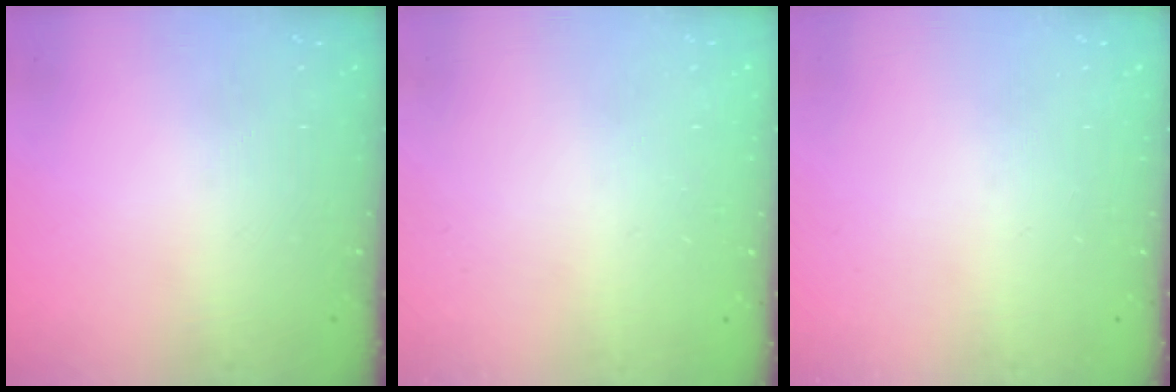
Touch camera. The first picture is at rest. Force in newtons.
{"total": 2.4, "press": 2.4, "slide": 0.2}
{"total": 0.0}